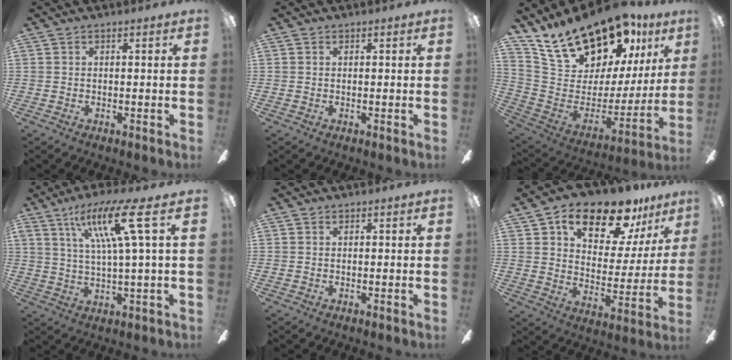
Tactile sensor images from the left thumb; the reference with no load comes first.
{"total": 0.0}
{"total": 21.1, "force": [17.3, 8.5, 8.4], "torque": [-0.144, -0.127, 0.315]}
{"total": 14.7, "force": [6.1, 2.1, 13.2], "torque": [-0.248, -0.004, 0.090]}
{"total": 0.0}
{"total": 17.8, "force": [12.2, 8.6, 9.8], "torque": [-0.150, -0.068, 0.207]}